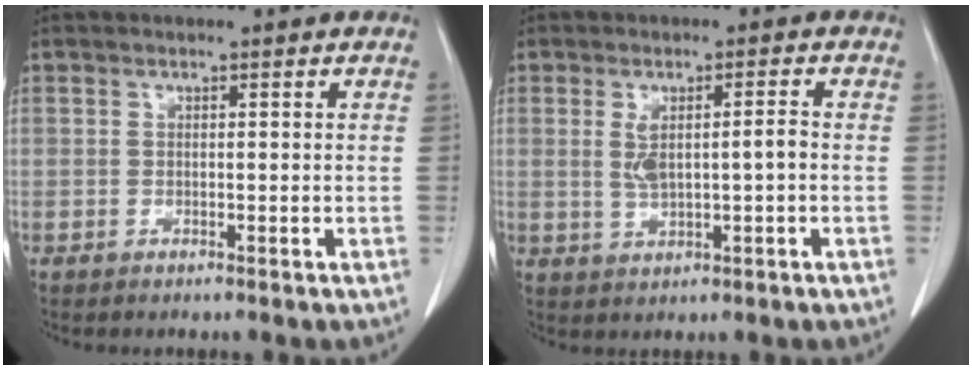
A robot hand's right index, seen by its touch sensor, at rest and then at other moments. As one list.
[{"total": 3.9, "force": [0.2, 0.9, 3.8], "torque": [-0.071, 0.006, 0.009]}]